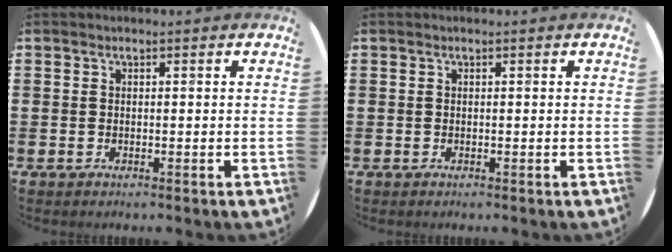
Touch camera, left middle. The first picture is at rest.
{"total": 0.0}